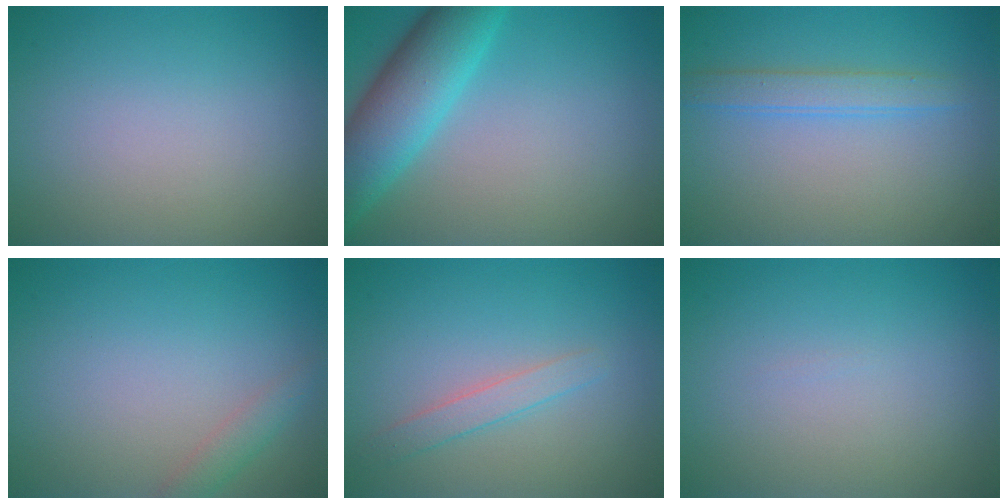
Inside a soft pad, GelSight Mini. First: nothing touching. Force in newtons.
{"total": 7.2, "press": 7.2, "slide": 0.2}
{"total": 2.2, "press": 2.2, "slide": 0.1}
{"total": 1.5, "press": 1.5, "slide": 0.1}
{"total": 1.8, "press": 1.8, "slide": 0.0}
{"total": 0.0}